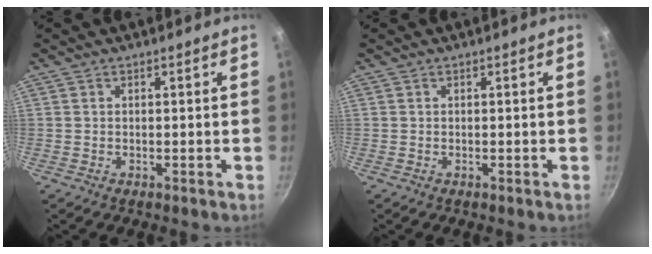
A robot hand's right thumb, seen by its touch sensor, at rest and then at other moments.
{"total": 0.0}